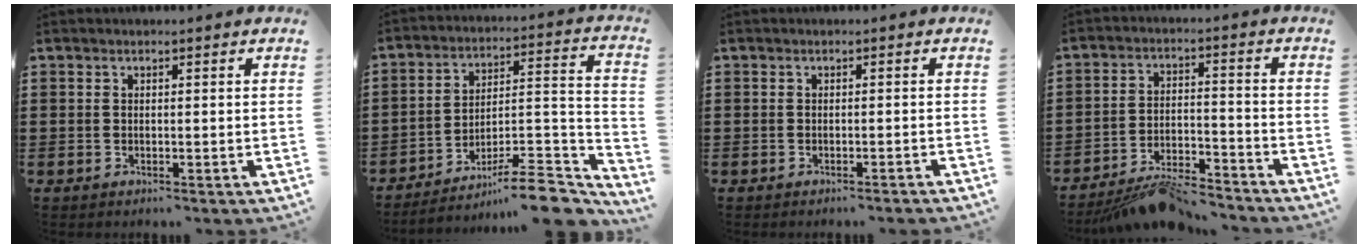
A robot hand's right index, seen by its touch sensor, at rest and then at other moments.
{"total": 9.9, "force": [-7.9, 2.3, 5.5], "torque": [-0.076, 0.021, -0.150]}
{"total": 0.7, "force": [-0.5, -0.2, 0.4], "torque": [-0.008, -0.003, -0.011]}
{"total": 7.4, "force": [-7.0, 1.0, 2.4], "torque": [-0.042, 0.014, -0.133]}